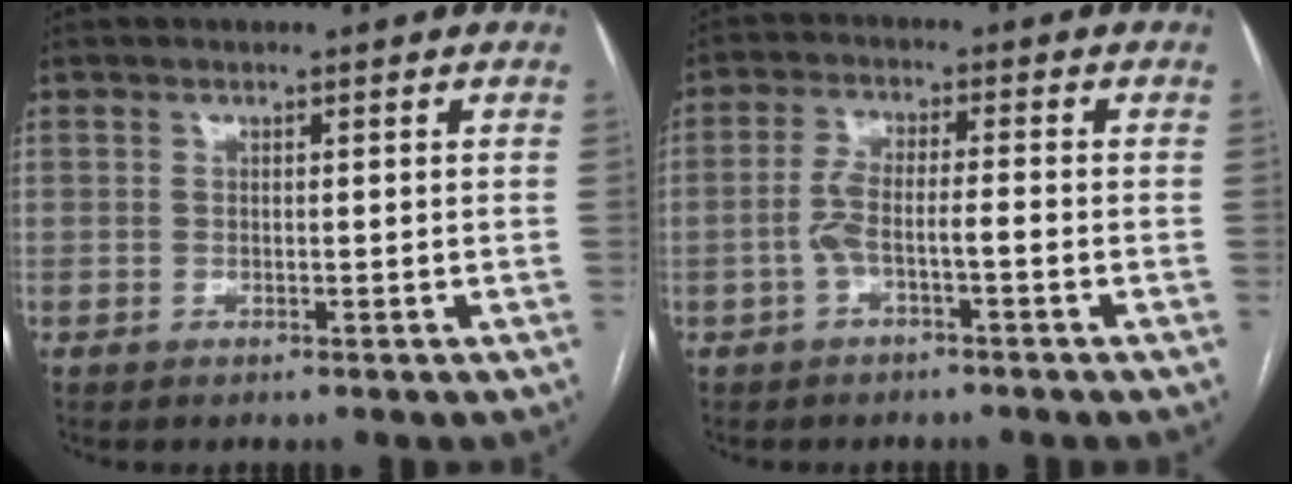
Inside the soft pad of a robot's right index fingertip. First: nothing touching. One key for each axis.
{"total": 4.5, "fx": -1.7, "fy": 0.7, "fz": 4.1, "tx": -0.085, "ty": 0.020, "tz": -0.029}